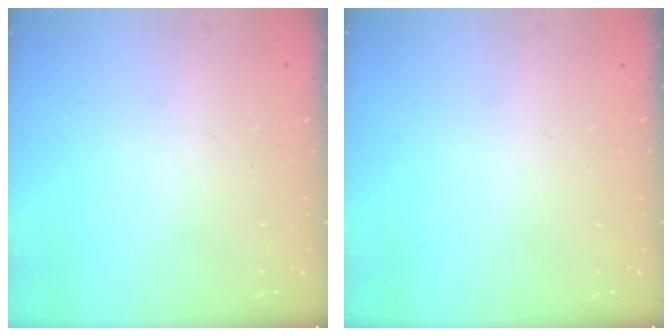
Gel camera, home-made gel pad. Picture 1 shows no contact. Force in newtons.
{"total": 0.0}